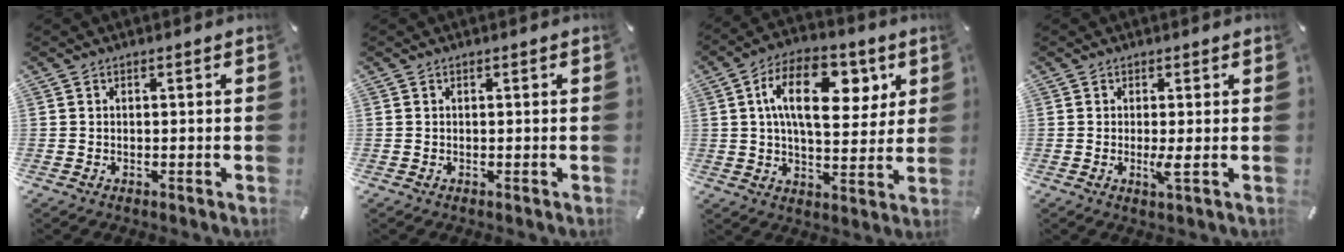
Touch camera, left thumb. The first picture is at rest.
{"total": 0.0}
{"total": 17.2, "force": [5.7, 9.7, 13.0], "torque": [-0.212, 0.000, 0.095]}
{"total": 3.4, "force": [-0.4, 0.1, 3.4], "torque": [-0.064, -0.014, -0.007]}